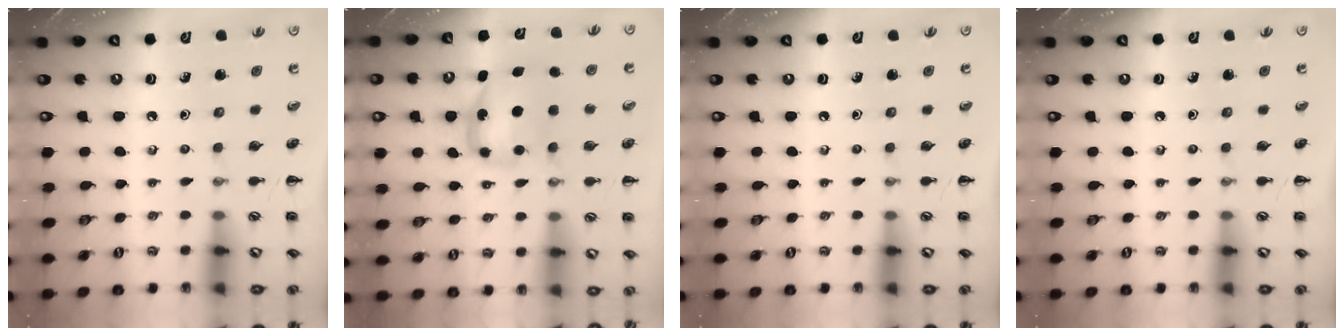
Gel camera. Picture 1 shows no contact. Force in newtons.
{"total": 7.4, "press": 7.3, "slide": 1.1}
{"total": 0.0}
{"total": 0.0}